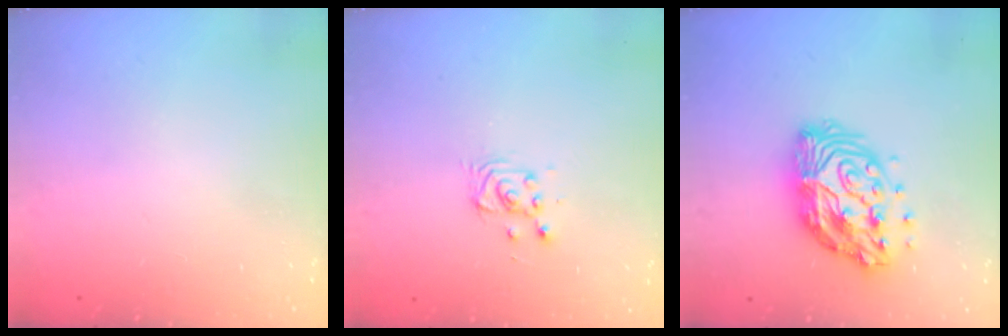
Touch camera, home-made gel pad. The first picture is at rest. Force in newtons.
{"total": 3.1, "press": 3.1, "slide": 0.2}
{"total": 15.1, "press": 15.0, "slide": 1.1}